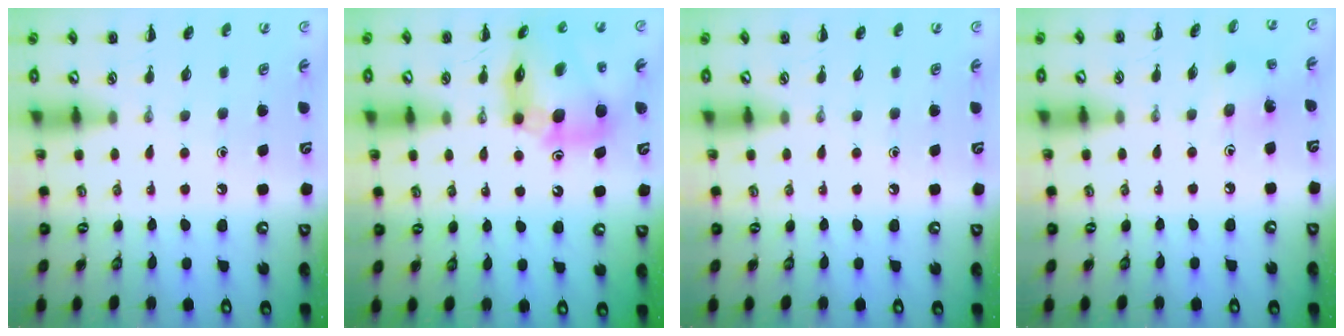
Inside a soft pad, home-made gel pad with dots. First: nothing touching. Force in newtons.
{"total": 13.6, "press": 13.1, "slide": 3.9}
{"total": 0.0}
{"total": 1.7, "press": 1.5, "slide": 0.6}